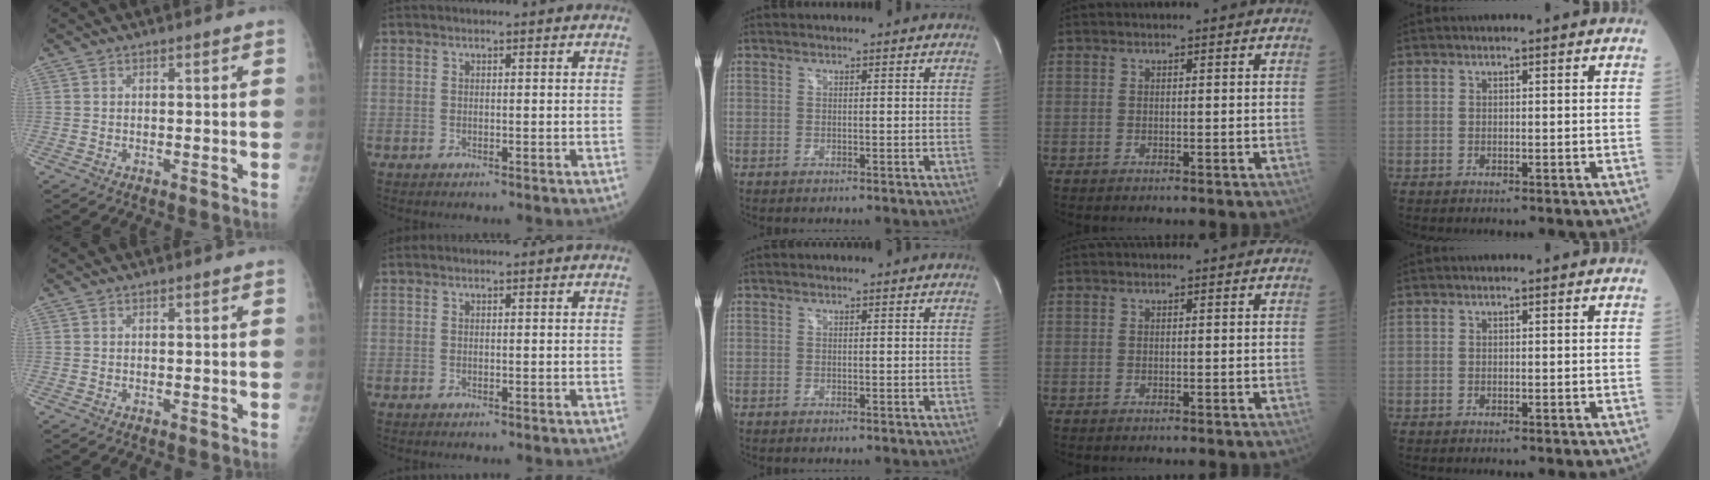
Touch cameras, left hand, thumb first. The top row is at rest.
{}